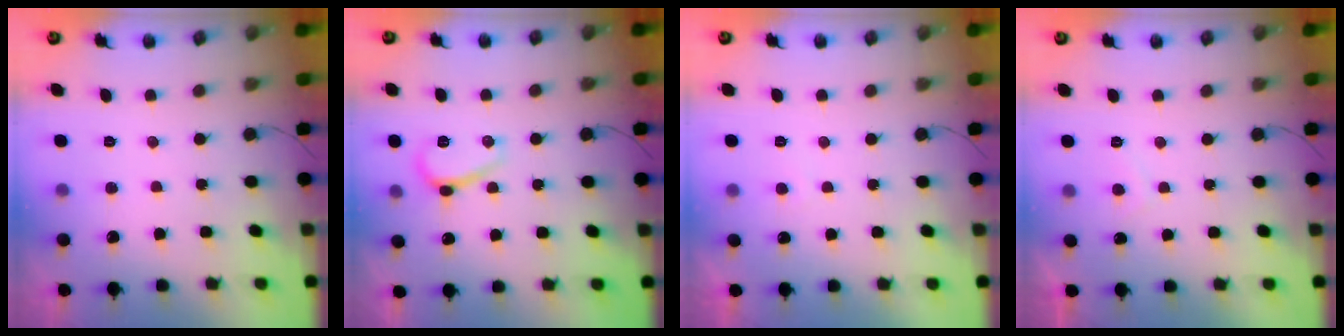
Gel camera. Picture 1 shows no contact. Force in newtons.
{"total": 5.0, "press": 4.9, "slide": 0.7}
{"total": 0.6, "press": 0.3, "slide": 0.5}
{"total": 1.7, "press": 1.5, "slide": 0.7}